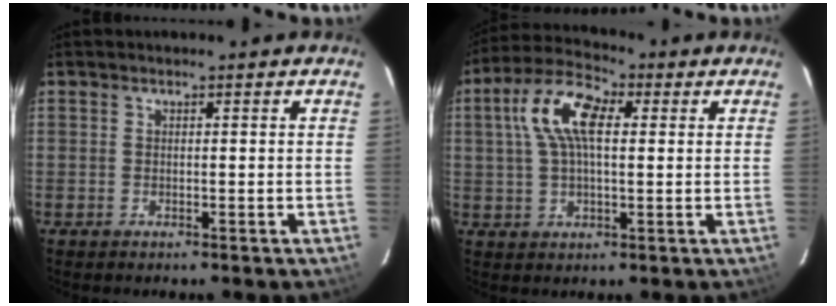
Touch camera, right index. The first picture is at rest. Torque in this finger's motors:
{"motor_torque": [0.68, -0.11, 0.76, 0.16]}